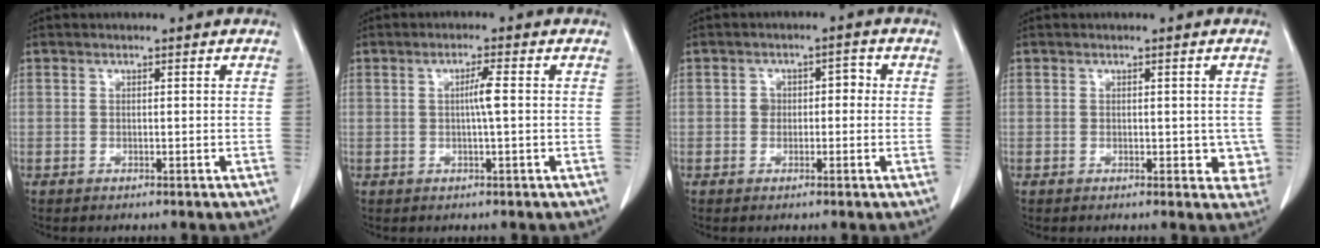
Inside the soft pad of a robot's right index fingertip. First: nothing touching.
{"total": 2.7, "force": [0.1, -0.3, 2.7], "torque": [-0.048, 0.000, 0.001]}
{"total": 3.0, "force": [0.0, 2.2, 2.0], "torque": [-0.025, 0.023, 0.000]}
{"total": 3.2, "force": [0.1, 2.3, 2.2], "torque": [-0.001, 0.000, 0.002]}